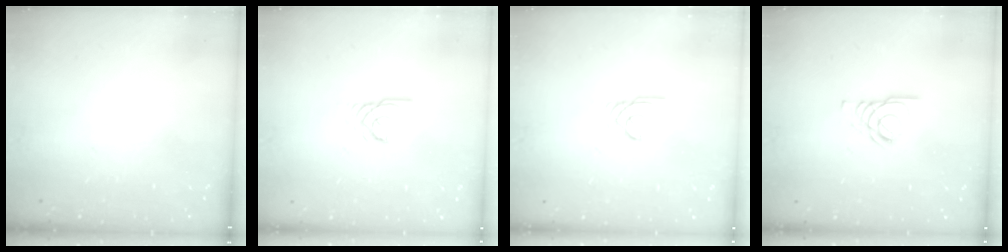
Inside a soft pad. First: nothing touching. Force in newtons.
{"total": 2.9, "press": 2.9, "slide": 0.2}
{"total": 2.3, "press": 2.3, "slide": 0.2}
{"total": 3.7, "press": 3.7, "slide": 0.4}